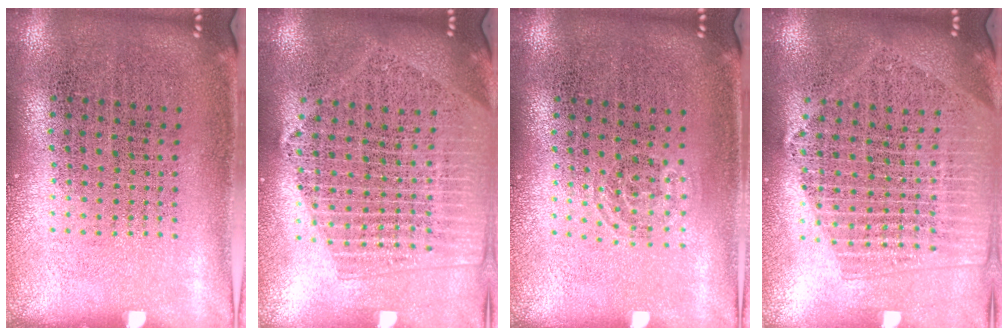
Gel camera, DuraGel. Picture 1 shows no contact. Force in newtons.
{"total": 2.1, "press": 1.9, "slide": 0.9}
{"total": 0.8, "press": 0.6, "slide": 0.6}
{"total": 2.1, "press": 1.9, "slide": 0.9}